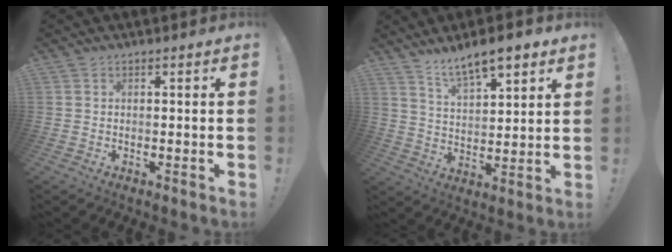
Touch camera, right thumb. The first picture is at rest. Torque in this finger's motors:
{"motor_torque": [0.21, 0.39, 0.22, 0.21, -0.02]}